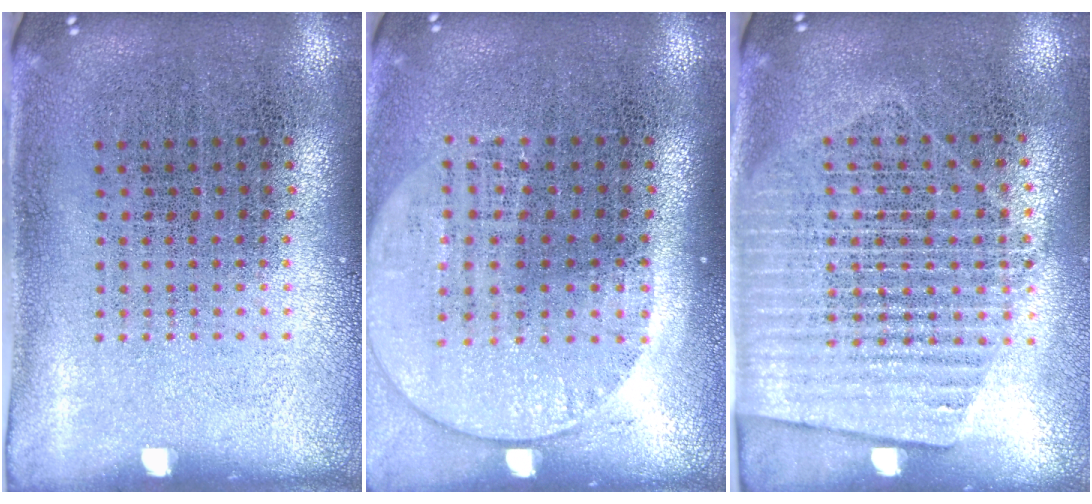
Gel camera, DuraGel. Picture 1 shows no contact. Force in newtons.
{"total": 1.5, "press": 1.3, "slide": 0.7}
{"total": 1.6, "press": 1.4, "slide": 0.8}